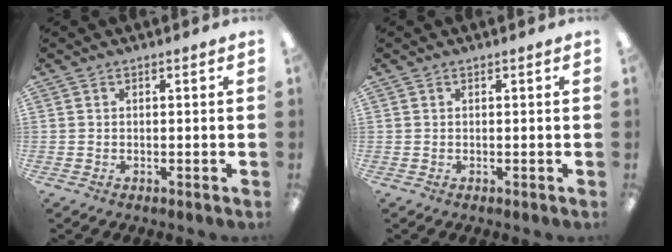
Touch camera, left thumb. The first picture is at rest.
{"total": 0.0}